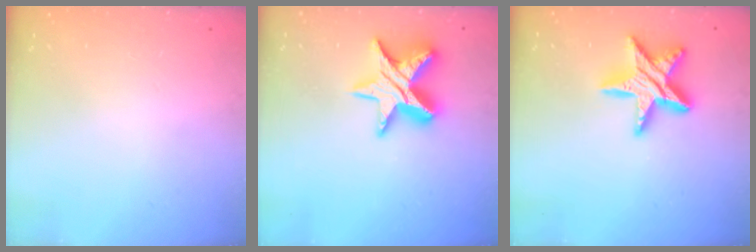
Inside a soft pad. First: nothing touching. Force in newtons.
{"total": 12.0, "press": 11.9, "slide": 1.1}
{"total": 14.9, "press": 14.8, "slide": 1.0}